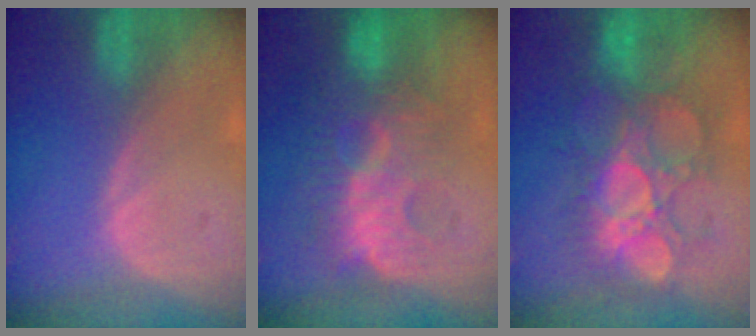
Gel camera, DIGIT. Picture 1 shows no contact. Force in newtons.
{"total": 8.9, "press": 8.8, "slide": 1.7}
{"total": 9.6, "press": 9.6, "slide": 0.1}